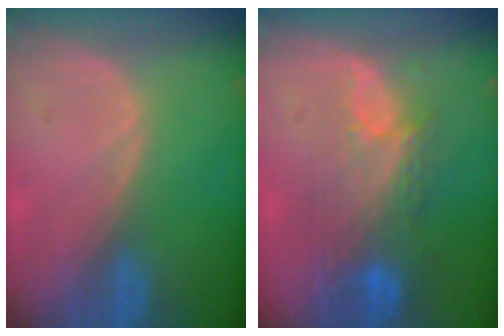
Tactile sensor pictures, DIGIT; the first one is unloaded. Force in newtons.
{"total": 9.7, "press": 8.0, "slide": 5.5}